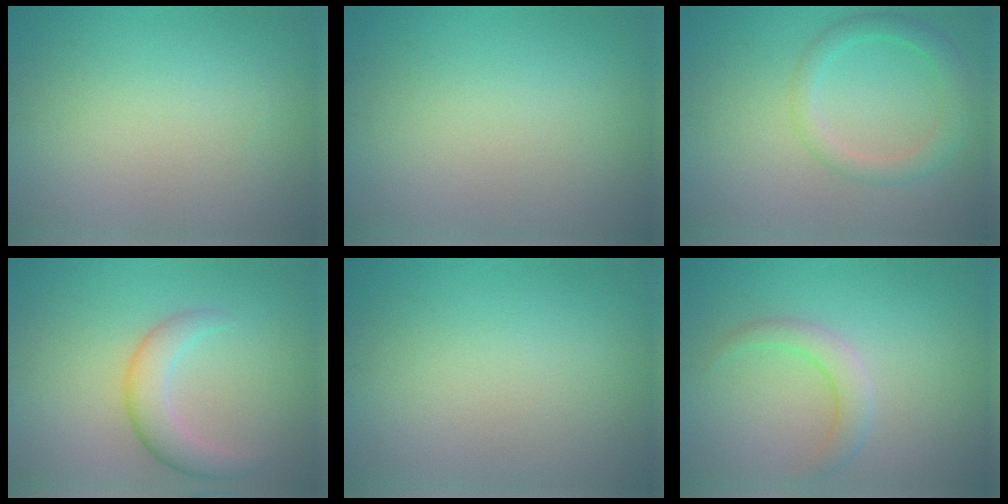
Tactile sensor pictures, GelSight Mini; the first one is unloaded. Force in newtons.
{"total": 0.0}
{"total": 3.0, "press": 3.0, "slide": 0.2}
{"total": 3.6, "press": 3.6, "slide": 0.2}
{"total": 0.0}
{"total": 2.4, "press": 2.4, "slide": 0.1}